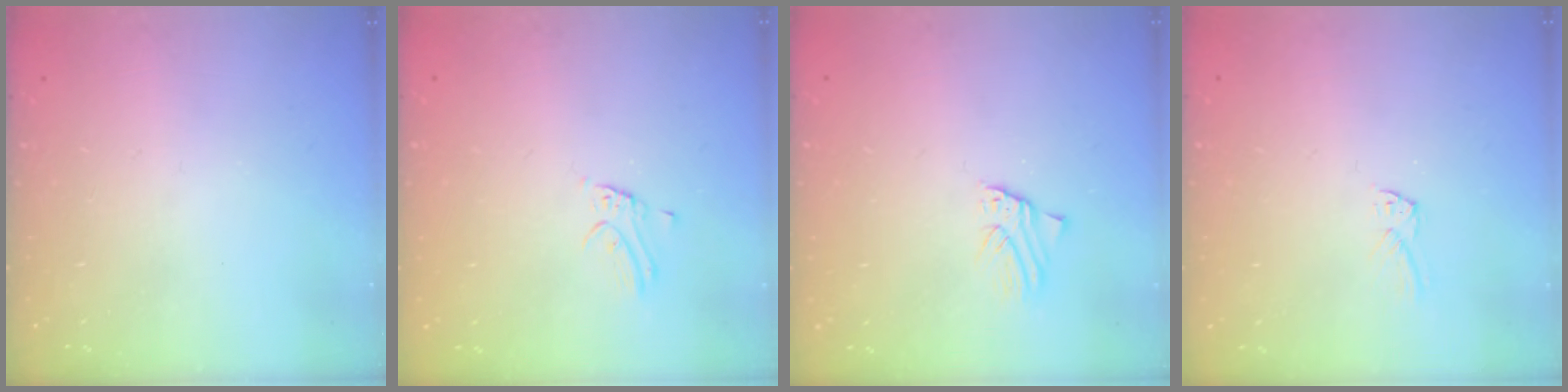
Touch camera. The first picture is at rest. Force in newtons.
{"total": 1.6, "press": 1.6, "slide": 0.1}
{"total": 1.7, "press": 1.6, "slide": 0.2}
{"total": 2.2, "press": 2.2, "slide": 0.1}